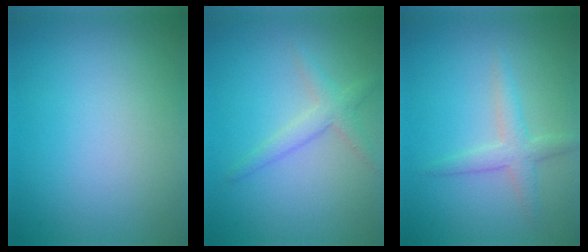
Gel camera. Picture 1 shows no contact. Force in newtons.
{"total": 2.3, "press": 2.3, "slide": 0.1}
{"total": 2.4, "press": 2.4, "slide": 0.1}